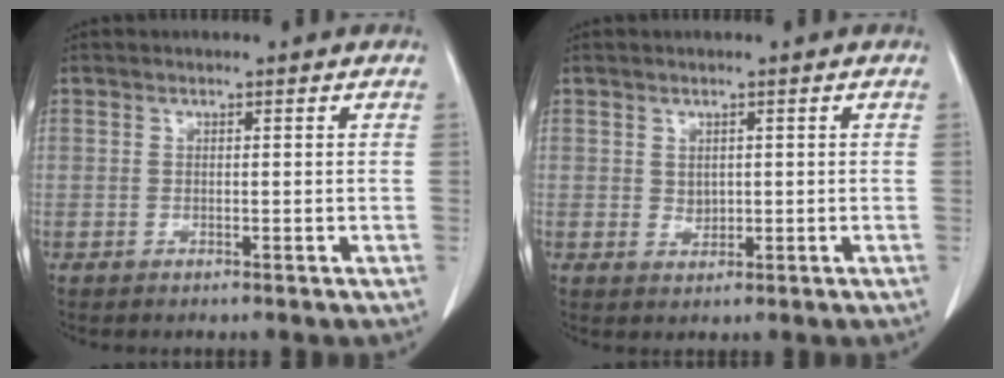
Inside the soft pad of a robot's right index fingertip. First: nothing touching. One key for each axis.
{"total": 1.2, "fx": 0.3, "fy": 1.0, "fz": 0.7, "tx": -0.011, "ty": -0.003, "tz": 0.008}